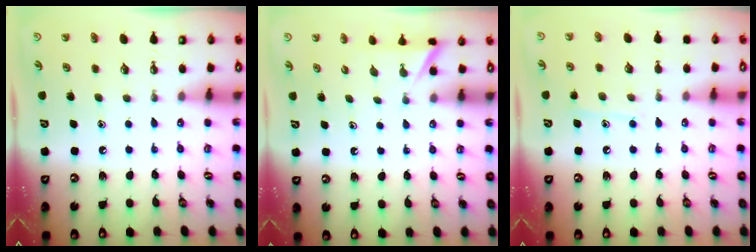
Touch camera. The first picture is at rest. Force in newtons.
{"total": 1.6, "press": 1.6, "slide": 0.2}
{"total": 7.4, "press": 7.4, "slide": 0.3}